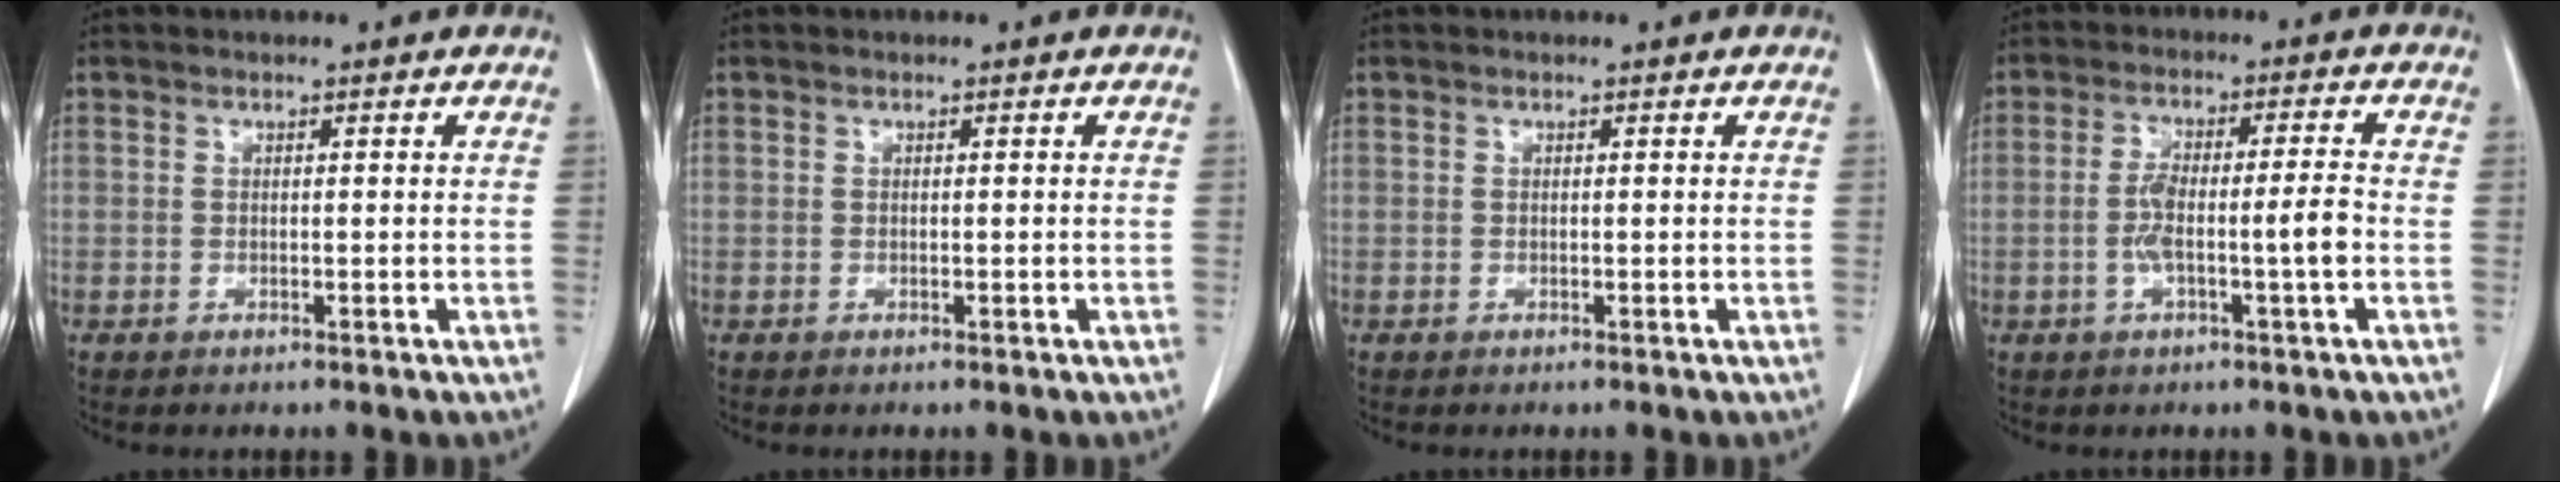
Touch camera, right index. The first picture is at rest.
{"total": 0.0}
{"total": 0.0}
{"total": 6.5, "force": [-1.6, 0.2, 6.4], "torque": [-0.126, 0.012, -0.026]}